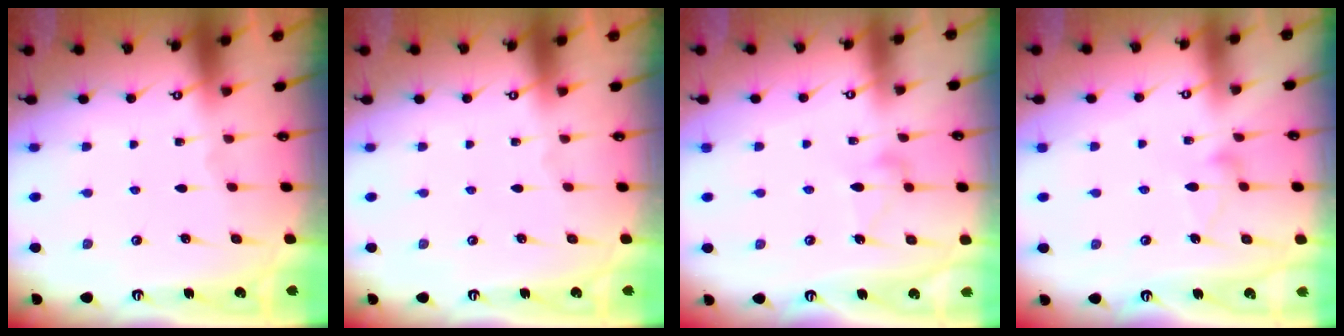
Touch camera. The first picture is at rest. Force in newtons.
{"total": 0.0}
{"total": 8.5, "press": 8.5, "slide": 0.3}
{"total": 9.8, "press": 9.8, "slide": 0.5}